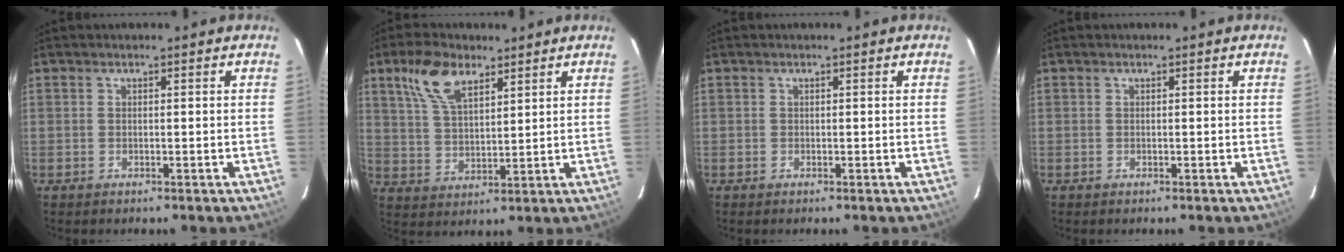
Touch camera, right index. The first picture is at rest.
{"total": 9.5, "force": [5.6, 4.4, 6.2], "torque": [-0.125, 0.019, 0.112]}
{"total": 0.0}
{"total": 0.0}